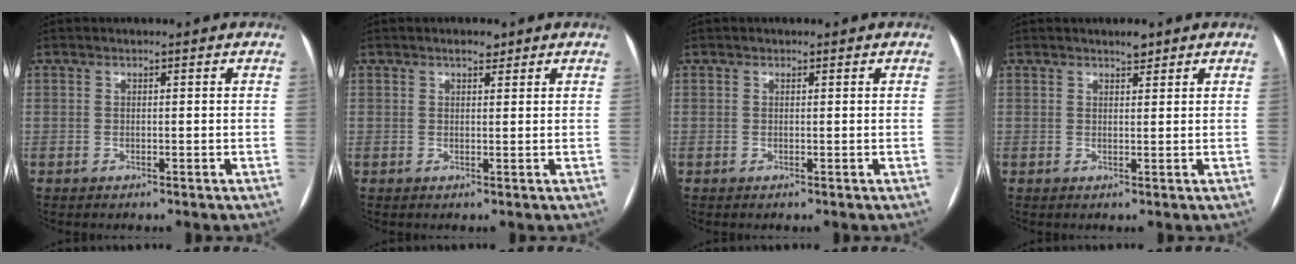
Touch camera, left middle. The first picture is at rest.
{"total": 1.7, "force": [1.2, 0.6, 0.9], "torque": [-0.017, 0.002, 0.019]}
{"total": 0.0}
{"total": 1.5, "force": [1.3, 0.4, 0.7], "torque": [-0.015, 0.000, 0.022]}